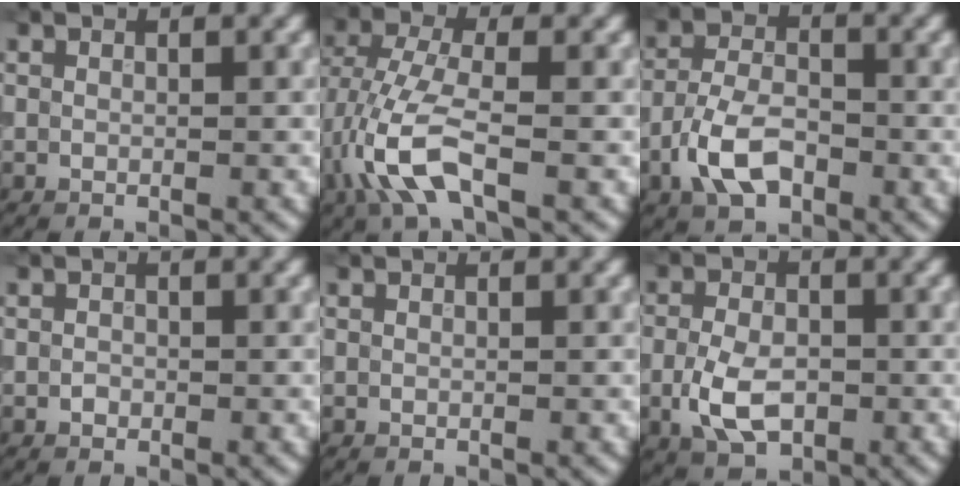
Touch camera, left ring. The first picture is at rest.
{"total": 6.1, "force": [-2.0, 2.5, 5.1], "torque": [-0.124, 0.001, -0.046]}
{"total": 5.2, "force": [-2.4, 2.9, 3.6], "torque": [-0.069, 0.003, -0.054]}
{"total": 0.6, "force": [-0.2, 0.5, 0.2], "torque": [-0.001, -0.002, -0.005]}
{"total": 0.0}
{"total": 4.8, "force": [-1.3, 2.9, 3.6], "torque": [-0.077, -0.006, -0.027]}